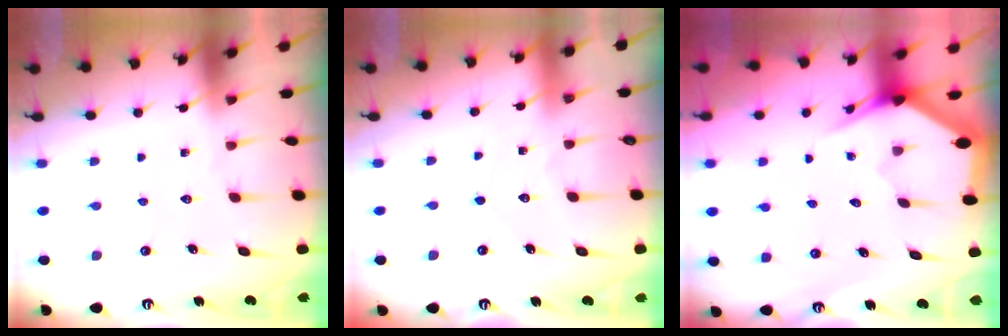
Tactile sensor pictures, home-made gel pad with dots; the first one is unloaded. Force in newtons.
{"total": 3.0, "press": 3.0, "slide": 0.3}
{"total": 3.0, "press": 3.0, "slide": 0.0}